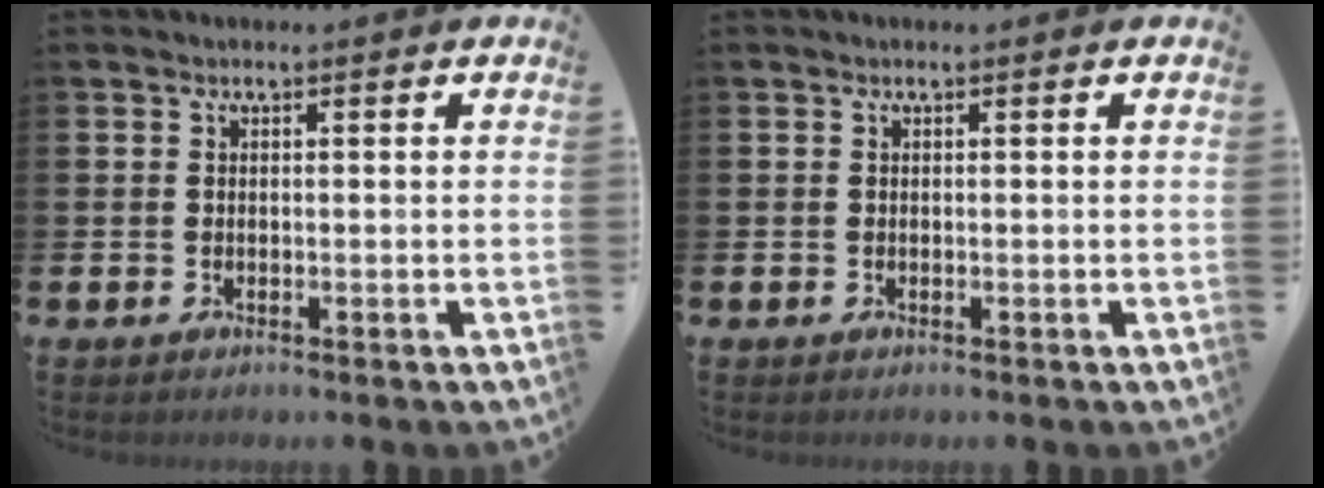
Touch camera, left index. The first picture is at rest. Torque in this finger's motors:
{"motor_torque": [0.00, 0.00, 0.00, 0.00]}